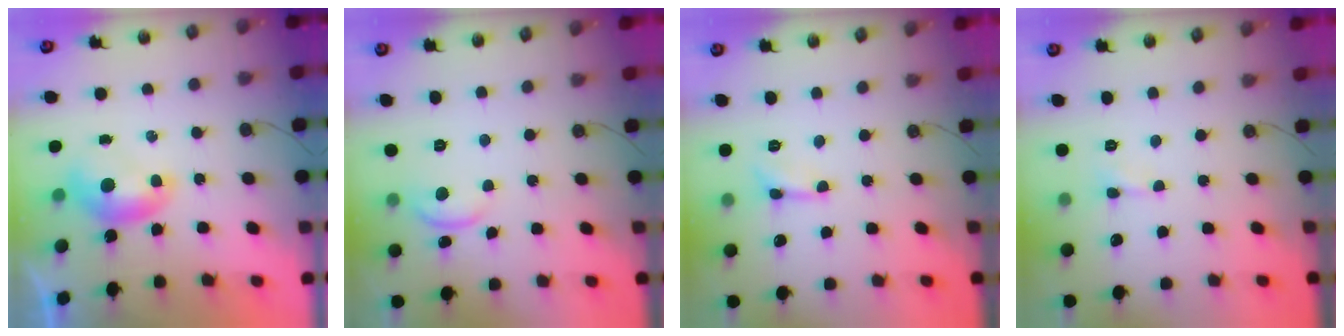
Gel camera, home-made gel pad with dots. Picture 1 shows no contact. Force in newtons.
{"total": 2.0, "press": 2.0, "slide": 0.2}
{"total": 2.1, "press": 2.1, "slide": 0.5}
{"total": 0.6, "press": 0.5, "slide": 0.3}